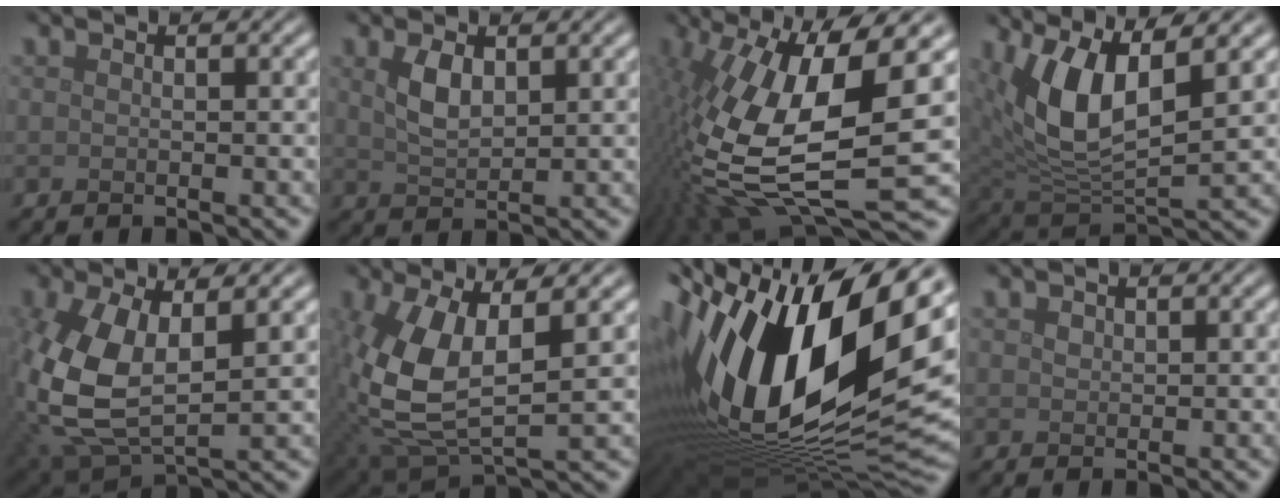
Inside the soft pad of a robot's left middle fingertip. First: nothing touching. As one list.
[{"total": 2.7, "force": [1.1, 1.3, 2.1], "torque": [-0.049, 0.000, 0.027]}, {"total": 15.8, "force": [0.0, 5.7, 14.7], "torque": [-0.310, -0.017, 0.008]}, {"total": 8.2, "force": [2.9, 3.5, 6.8], "torque": [-0.147, -0.007, 0.051]}, {"total": 9.8, "force": [0.2, 5.4, 8.2], "torque": [-0.202, -0.012, 0.012]}, {"total": 9.7, "force": [0.7, 4.7, 8.4], "torque": [-0.205, -0.014, 0.019]}, {"total": 20.6, "force": [3.5, 9.6, 17.9], "torque": [-0.339, -0.019, 0.064]}, {"total": 0.5, "force": [0.3, 0.4, 0.1], "torque": [-0.003, -0.002, 0.007]}]